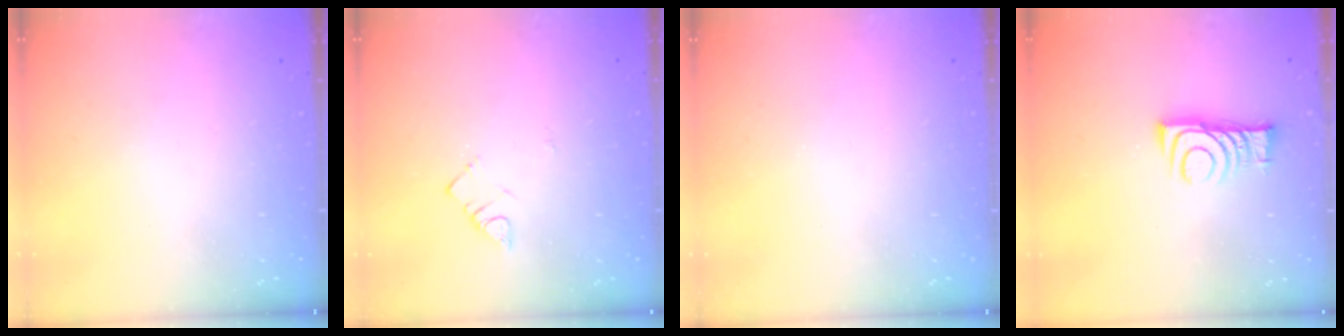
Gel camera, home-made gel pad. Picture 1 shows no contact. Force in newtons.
{"total": 3.3, "press": 3.3, "slide": 0.5}
{"total": 0.0}
{"total": 8.9, "press": 8.9, "slide": 0.4}